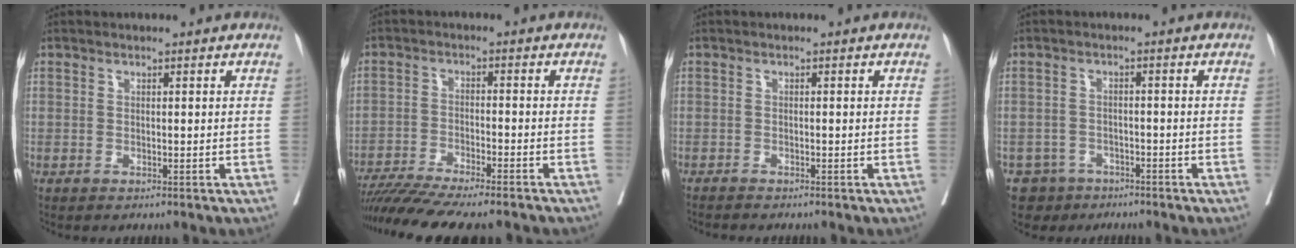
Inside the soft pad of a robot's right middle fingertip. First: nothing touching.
{"total": 14.3, "force": [-12.4, 0.5, 7.1], "torque": [-0.108, -0.025, -0.194]}
{"total": 1.3, "force": [-1.2, -0.1, 0.3], "torque": [-0.011, -0.003, -0.021]}
{"total": 4.4, "force": [-3.1, 3.2, -0.3], "torque": [0.010, 0.007, -0.049]}